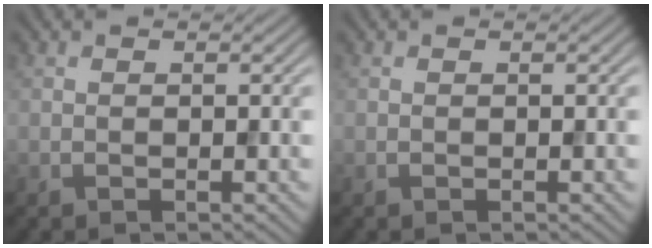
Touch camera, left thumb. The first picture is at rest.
{"total": 0.0}